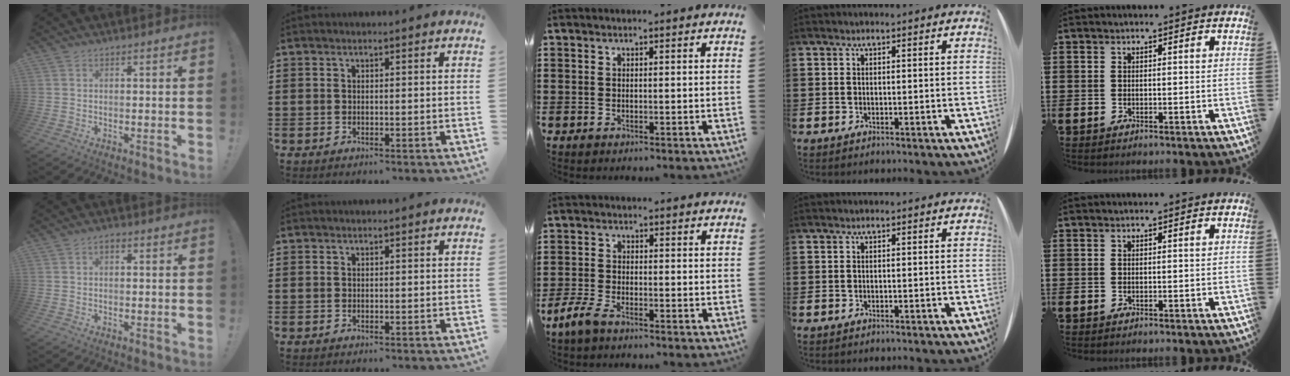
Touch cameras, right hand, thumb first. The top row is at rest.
{"thumb": {"total": 1.2, "force": [0.2, 0.7, 0.9], "torque": [-0.016, 0.004, 0.002]}, "middle": {"total": 3.8, "force": [-2.8, 1.1, 2.2], "torque": [-0.066, -0.003, -0.063]}}